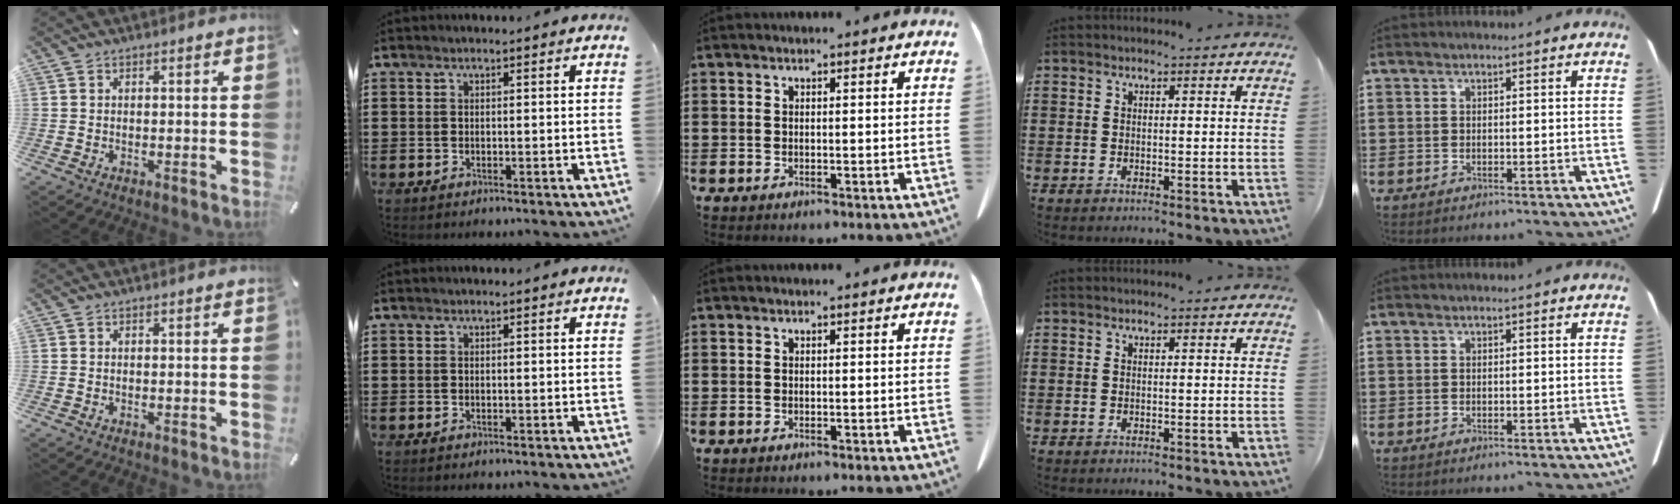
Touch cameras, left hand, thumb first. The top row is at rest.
{}